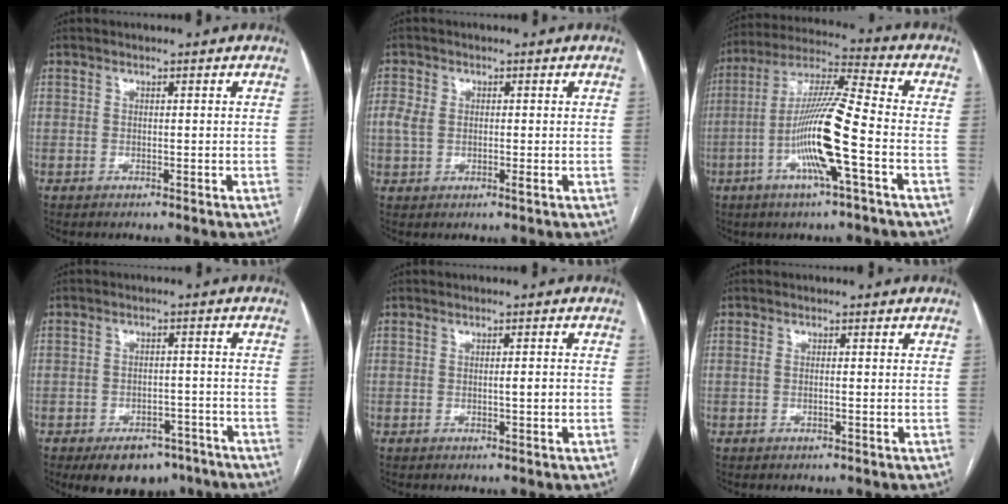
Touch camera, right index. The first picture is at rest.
{"total": 3.6, "force": [0.1, 2.2, 2.9], "torque": [-0.068, 0.006, 0.006]}
{"total": 14.1, "force": [-4.2, 0.0, 13.4], "torque": [-0.261, 0.002, -0.084]}
{"total": 9.2, "force": [-6.7, 5.1, 3.8], "torque": [-0.039, 0.015, -0.091]}
{"total": 1.6, "force": [-0.3, 0.1, 1.5], "torque": [-0.023, 0.001, -0.005]}
{"total": 0.9, "force": [-0.1, 0.2, 0.9], "torque": [-0.020, 0.005, 0.000]}